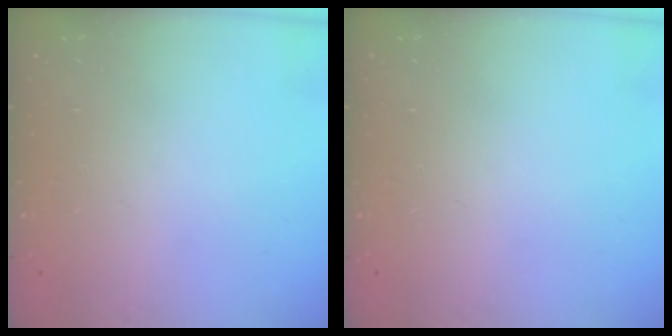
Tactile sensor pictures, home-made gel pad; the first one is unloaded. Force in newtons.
{"total": 0.0}